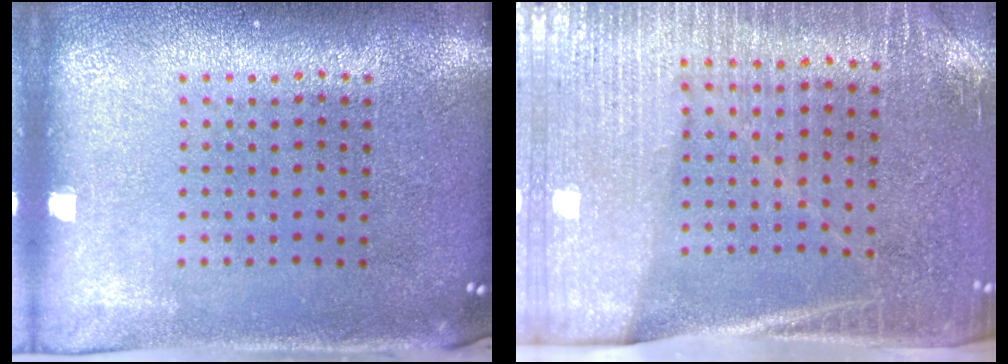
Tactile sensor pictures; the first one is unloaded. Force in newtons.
{"total": 3.1, "press": 2.9, "slide": 1.2}